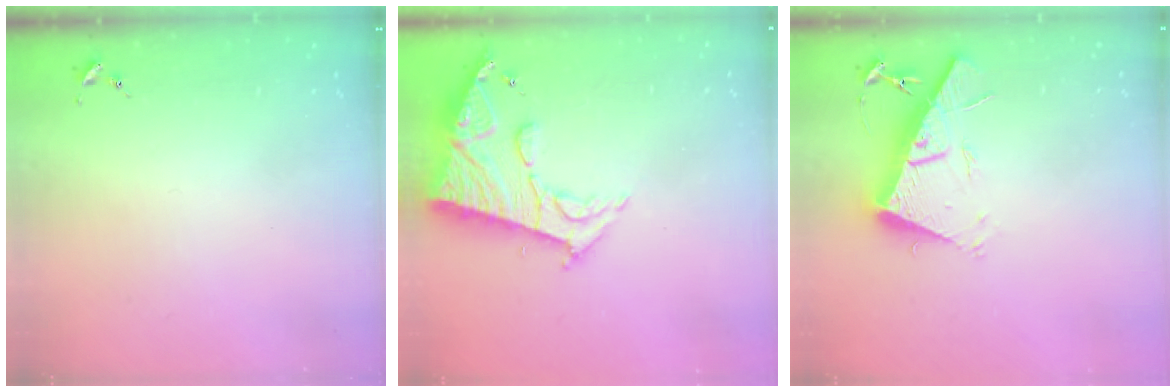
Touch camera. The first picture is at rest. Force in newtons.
{"total": 16.0, "press": 15.9, "slide": 1.6}
{"total": 16.0, "press": 16.0, "slide": 0.3}